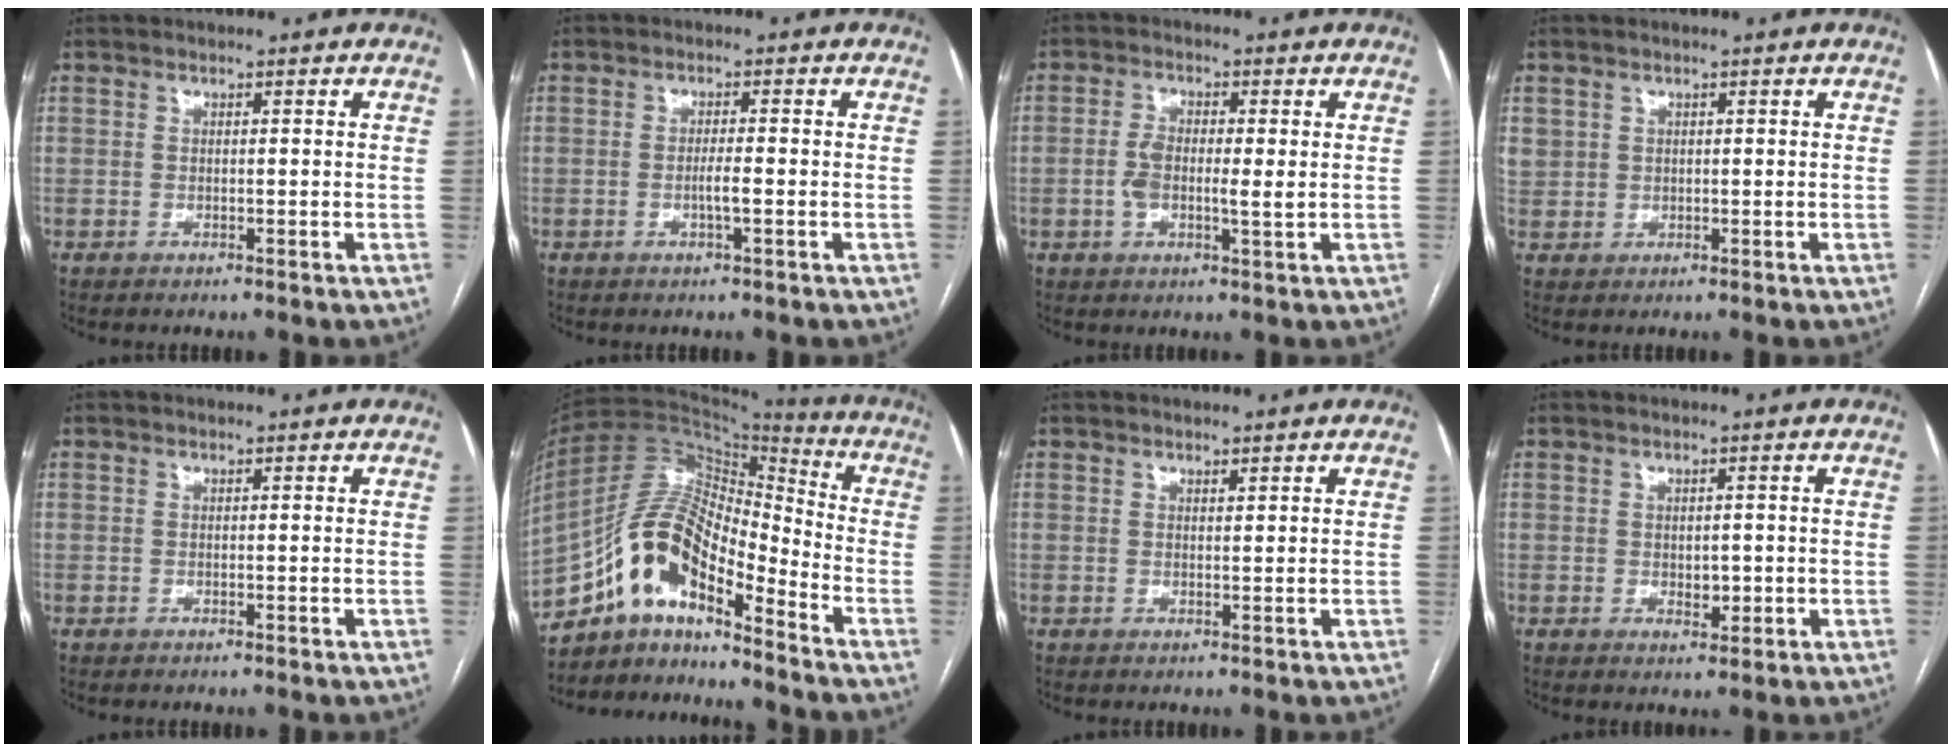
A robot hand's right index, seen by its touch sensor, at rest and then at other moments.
{"total": 1.6, "force": [-0.4, 0.0, 1.5], "torque": [-0.030, -0.001, -0.007]}
{"total": 4.8, "force": [0.0, 1.7, 4.5], "torque": [-0.093, 0.005, -0.001]}
{"total": 2.9, "force": [1.0, 2.6, 0.5], "torque": [-0.008, 0.012, 0.028]}
{"total": 0.0}
{"total": 14.8, "force": [-10.0, 4.4, 10.0], "torque": [-0.186, 0.040, -0.177]}
{"total": 0.6, "force": [0.5, 0.1, 0.3], "torque": [-0.007, -0.002, 0.009]}
{"total": 2.2, "force": [-0.1, 1.4, 1.7], "torque": [-0.023, -0.002, 0.005]}